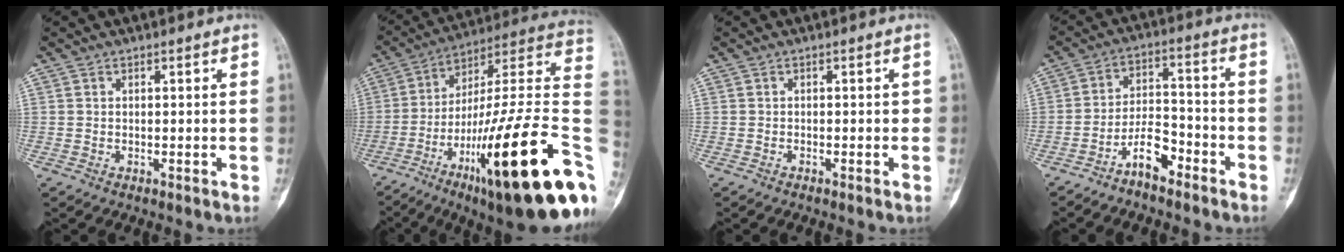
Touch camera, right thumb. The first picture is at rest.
{"total": 33.1, "force": [-11.0, 6.2, 30.6], "torque": [-0.395, 0.056, -0.178]}
{"total": 1.0, "force": [-0.3, 0.5, 0.8], "torque": [-0.005, 0.006, -0.009]}
{"total": 7.3, "force": [-5.1, 2.8, 4.4], "torque": [-0.075, 0.049, -0.095]}